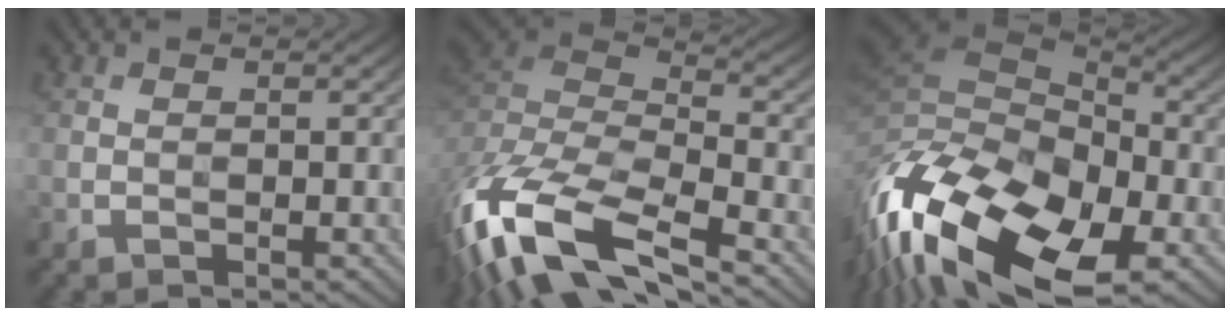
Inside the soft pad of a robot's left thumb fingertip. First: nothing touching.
{"total": 17.3, "force": [-10.3, 6.5, 12.2], "torque": [-0.322, -0.027, -0.173]}
{"total": 20.5, "force": [-9.8, 11.3, 13.9], "torque": [-0.305, -0.048, -0.123]}